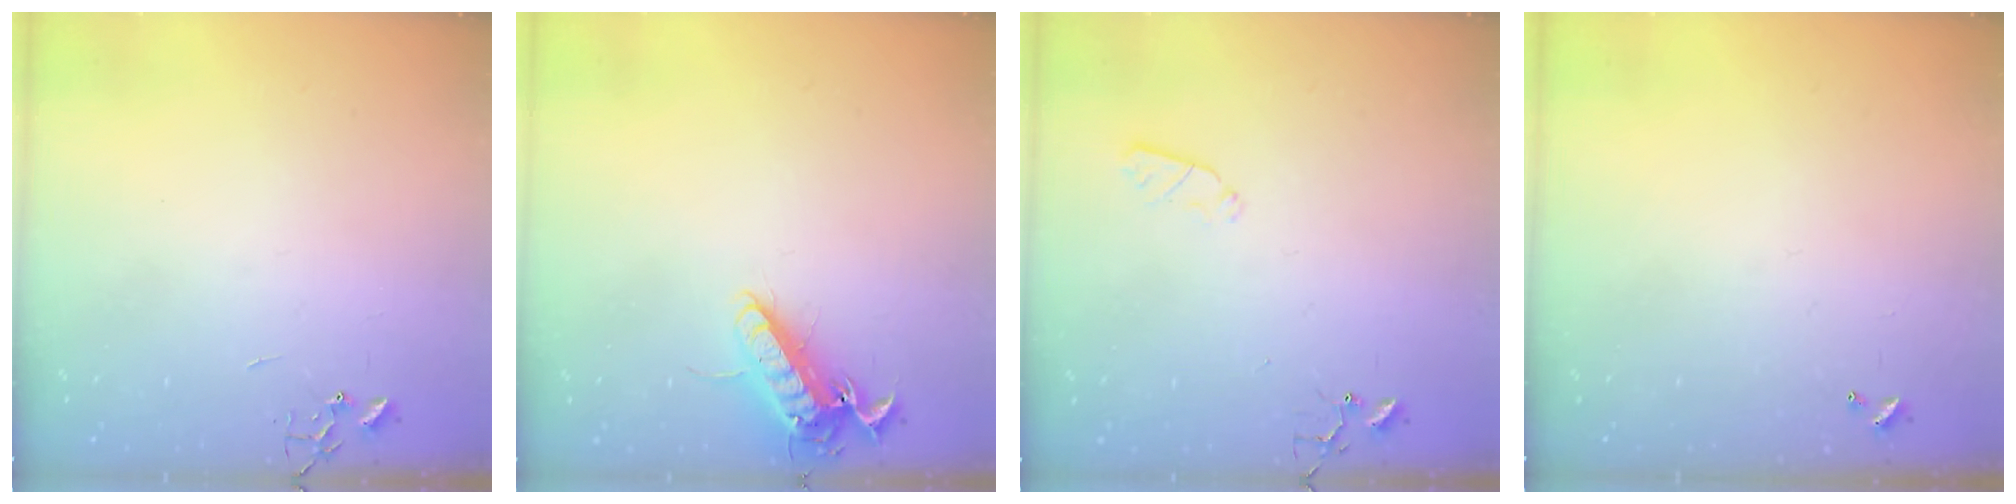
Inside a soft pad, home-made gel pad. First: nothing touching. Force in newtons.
{"total": 13.5, "press": 13.5, "slide": 1.2}
{"total": 4.5, "press": 4.5, "slide": 0.4}
{"total": 0.0}